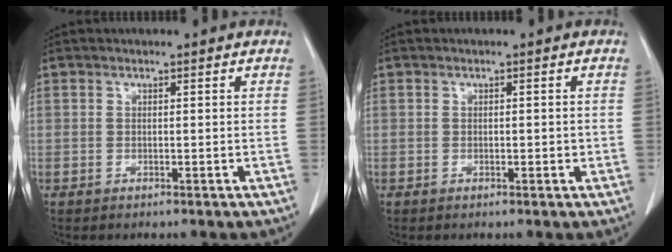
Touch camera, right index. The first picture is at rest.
{"total": 1.1, "force": [-0.1, 0.5, 0.9], "torque": [-0.014, 0.001, -0.001]}